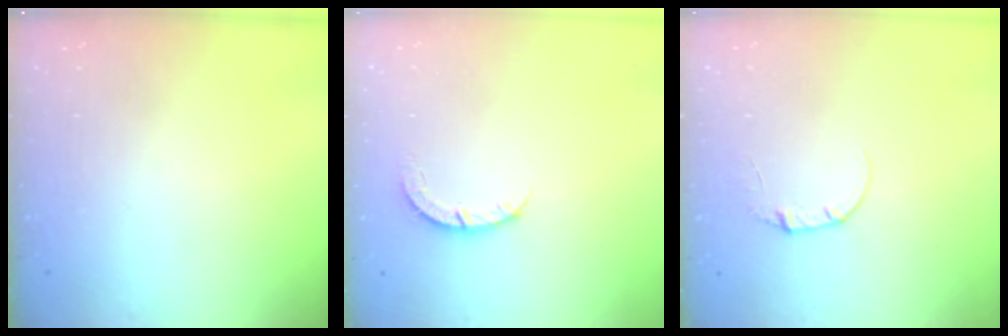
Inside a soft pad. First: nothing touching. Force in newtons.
{"total": 3.4, "press": 3.4, "slide": 0.4}
{"total": 3.3, "press": 3.3, "slide": 0.4}